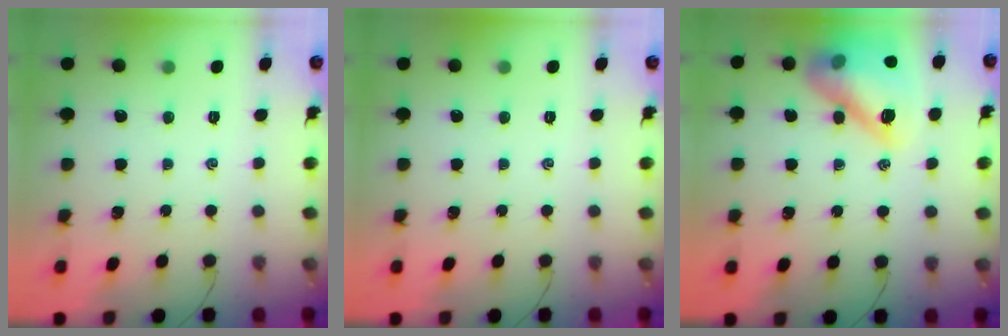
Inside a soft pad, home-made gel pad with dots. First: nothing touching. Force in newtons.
{"total": 0.0}
{"total": 17.0, "press": 16.9, "slide": 2.5}